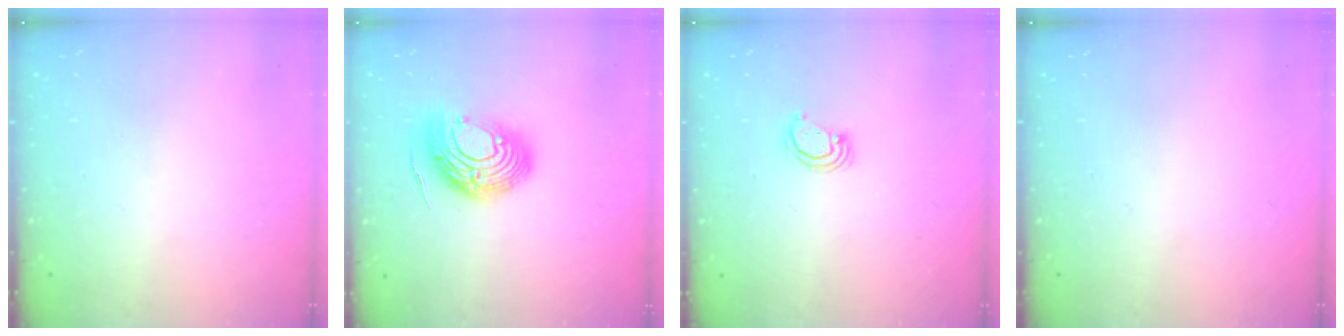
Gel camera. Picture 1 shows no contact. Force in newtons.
{"total": 15.9, "press": 15.9, "slide": 1.3}
{"total": 2.3, "press": 2.3, "slide": 0.3}
{"total": 0.0}